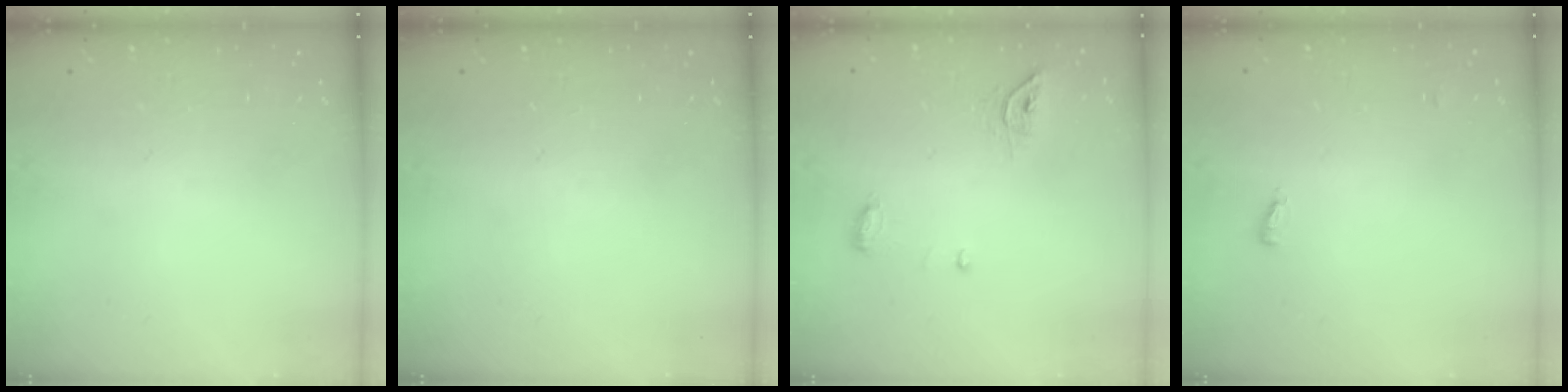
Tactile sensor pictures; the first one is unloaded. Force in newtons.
{"total": 0.0}
{"total": 8.5, "press": 7.0, "slide": 4.8}
{"total": 3.4, "press": 3.2, "slide": 1.2}